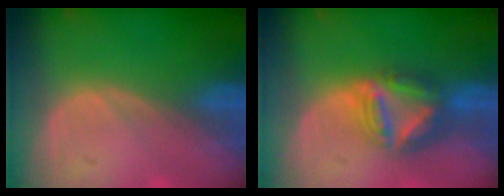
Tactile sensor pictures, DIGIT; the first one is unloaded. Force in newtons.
{"total": 7.9, "press": 6.7, "slide": 4.1}